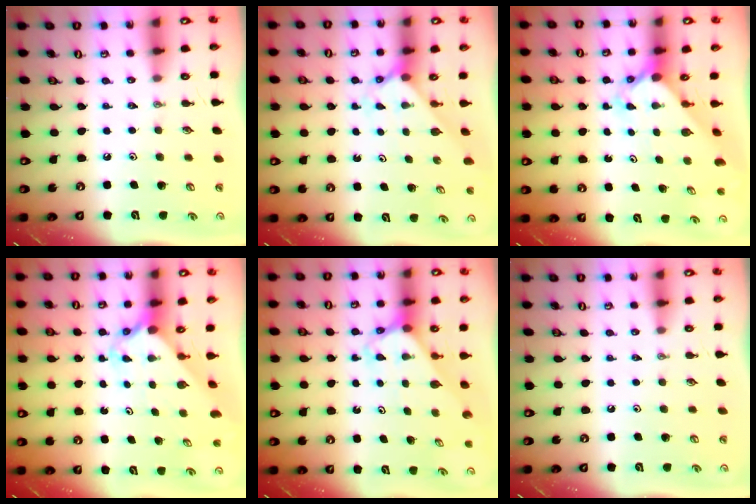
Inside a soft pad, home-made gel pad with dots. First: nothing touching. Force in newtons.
{"total": 2.3, "press": 2.3, "slide": 0.2}
{"total": 2.5, "press": 2.5, "slide": 0.3}
{"total": 2.2, "press": 2.2, "slide": 0.2}
{"total": 2.6, "press": 2.6, "slide": 0.2}
{"total": 0.0}